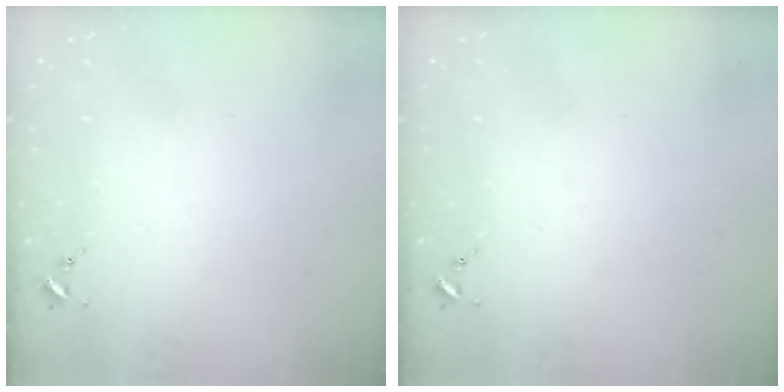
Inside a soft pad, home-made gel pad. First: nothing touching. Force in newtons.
{"total": 0.0}